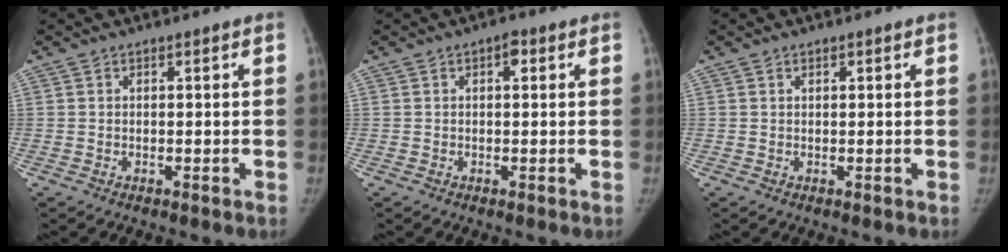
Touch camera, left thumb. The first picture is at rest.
{"total": 1.9, "force": [0.7, 1.0, 1.5], "torque": [-0.015, 0.003, 0.006]}
{"total": 0.6, "force": [0.4, 0.3, 0.3], "torque": [-0.004, -0.002, 0.007]}